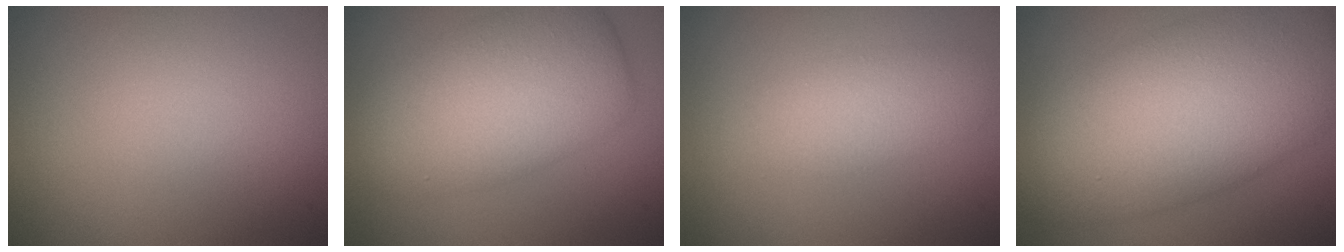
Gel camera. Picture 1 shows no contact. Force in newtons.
{"total": 8.3, "press": 8.3, "slide": 0.3}
{"total": 2.9, "press": 2.9, "slide": 0.1}
{"total": 12.2, "press": 12.2, "slide": 0.4}